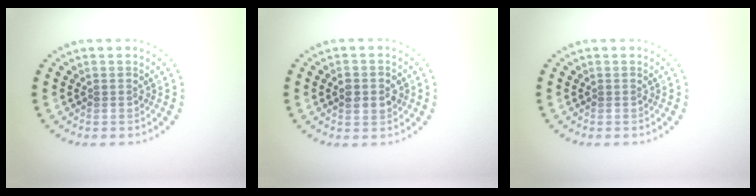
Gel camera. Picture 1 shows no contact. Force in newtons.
{"total": 2.9, "press": 2.9, "slide": 0.2}
{"total": 0.0}